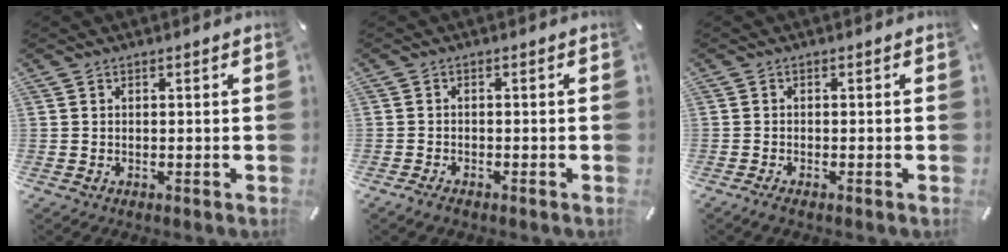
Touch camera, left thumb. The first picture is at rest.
{"total": 1.6, "force": [-1.3, 0.6, 0.8], "torque": [-0.015, 0.004, -0.025]}
{"total": 1.2, "force": [-0.7, 0.3, 1.0], "torque": [-0.017, -0.002, -0.012]}